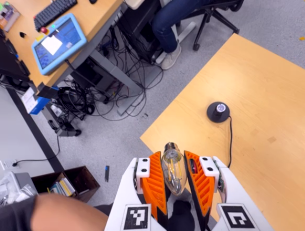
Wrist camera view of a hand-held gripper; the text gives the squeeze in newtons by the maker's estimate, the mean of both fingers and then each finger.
{"total": 11.9, "left": 11.5, "right": 12.3}